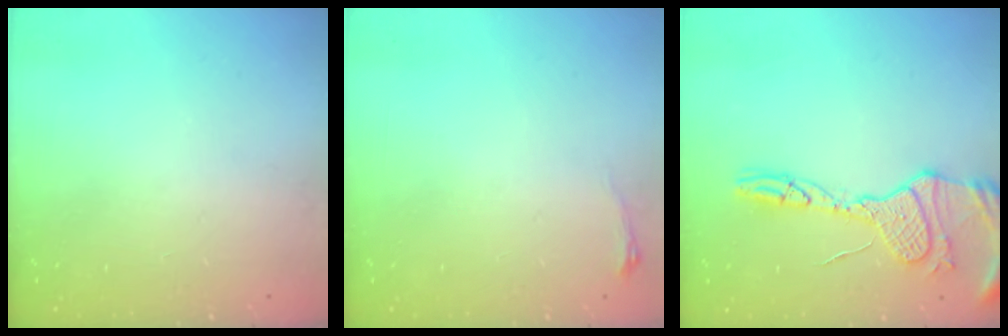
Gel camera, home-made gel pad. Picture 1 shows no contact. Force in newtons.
{"total": 3.1, "press": 3.0, "slide": 0.9}
{"total": 16.0, "press": 15.9, "slide": 1.6}